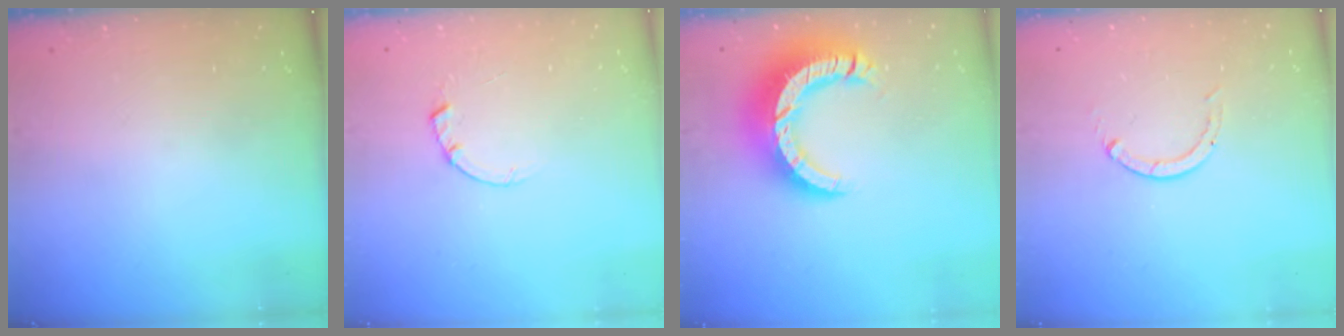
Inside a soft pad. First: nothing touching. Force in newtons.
{"total": 1.5, "press": 1.5, "slide": 0.3}
{"total": 14.4, "press": 14.3, "slide": 1.7}
{"total": 0.0}